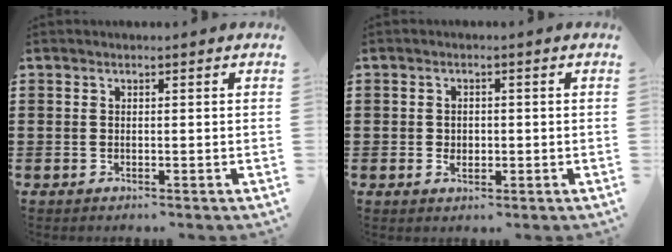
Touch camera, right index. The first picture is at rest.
{"total": 1.5, "force": [-0.2, 1.2, 0.8], "torque": [-0.017, 0.007, -0.006]}